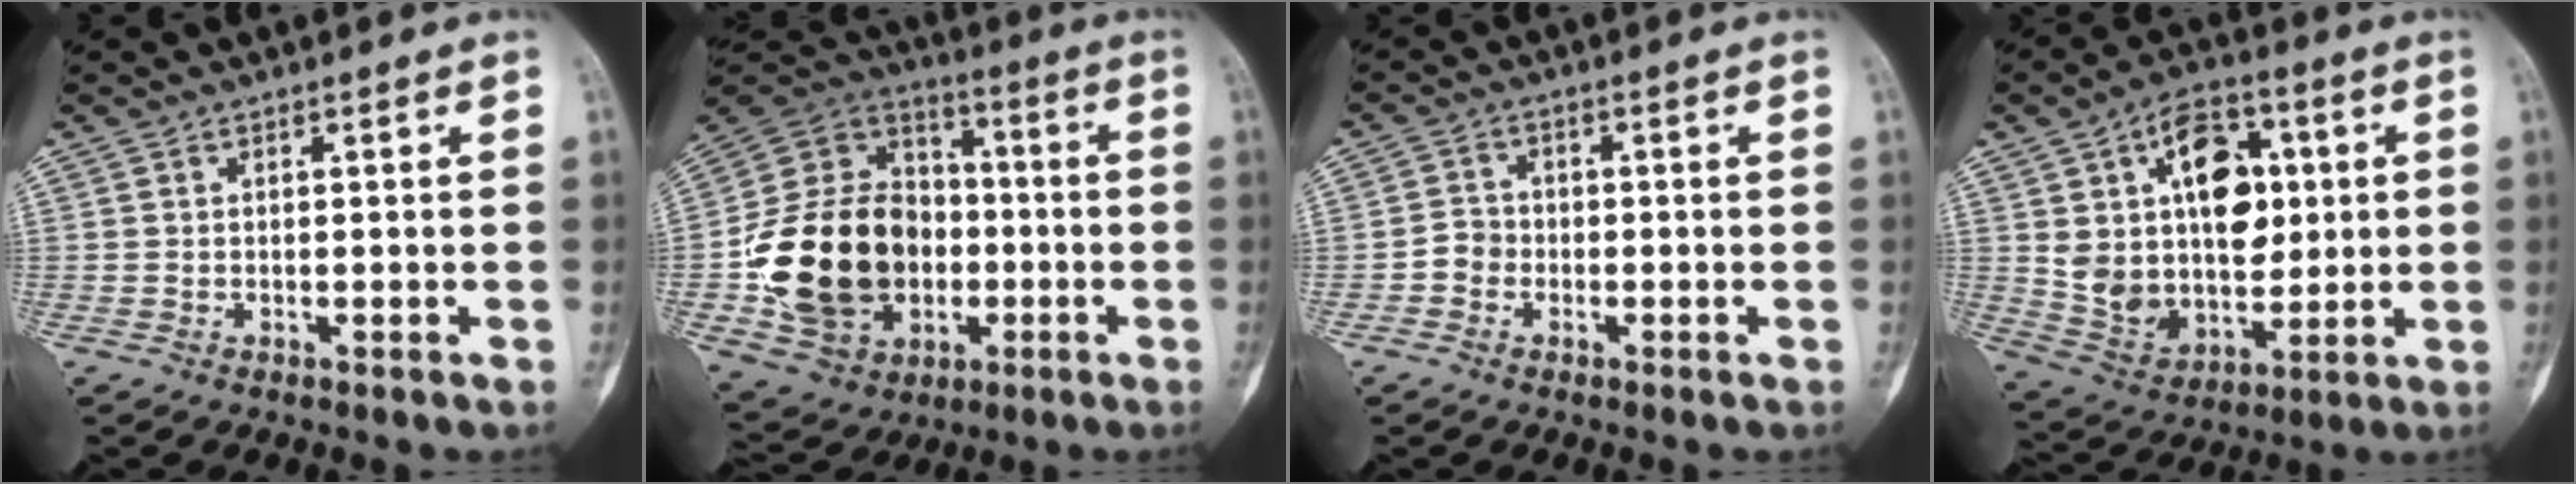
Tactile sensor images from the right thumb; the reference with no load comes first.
{"total": 24.1, "force": [-3.9, 18.7, 14.7], "torque": [-0.245, 0.035, -0.051]}
{"total": 3.0, "force": [-1.2, 2.6, 0.9], "torque": [-0.002, 0.013, -0.030]}
{"total": 19.3, "force": [4.2, 12.5, 14.1], "torque": [-0.183, -0.002, 0.083]}